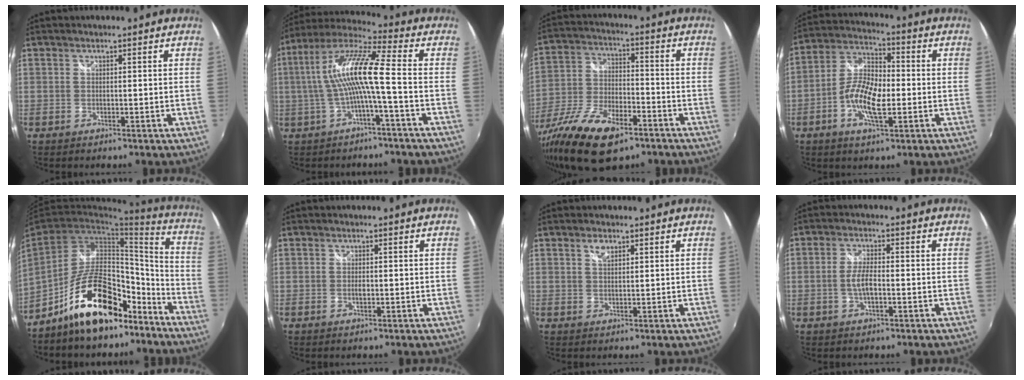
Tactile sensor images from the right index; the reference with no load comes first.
{"total": 12.4, "force": [-1.5, 0.5, 12.3], "torque": [-0.236, 0.014, -0.025]}
{"total": 18.4, "force": [-11.2, 7.3, 12.6], "torque": [-0.263, -0.048, -0.202]}
{"total": 10.6, "force": [-2.5, 4.5, 9.3], "torque": [-0.193, 0.010, -0.052]}
{"total": 19.1, "force": [-13.4, 8.4, 10.7], "torque": [-0.177, 0.052, -0.194]}
{"total": 1.1, "force": [-0.2, 0.6, 0.9], "torque": [-0.016, 0.000, -0.005]}
{"total": 2.2, "force": [1.3, 1.1, 1.4], "torque": [-0.023, 0.004, 0.022]}
{"total": 4.1, "force": [-1.1, 1.2, 3.8], "torque": [-0.078, 0.001, -0.020]}